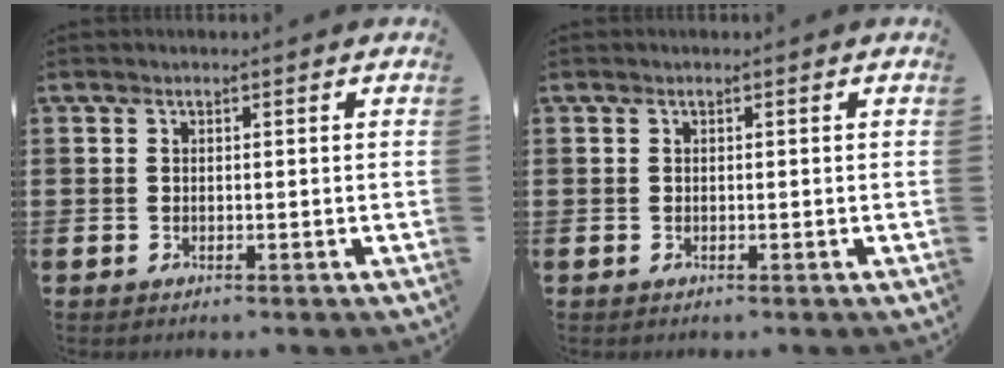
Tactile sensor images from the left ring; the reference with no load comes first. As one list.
[{"total": 0.0}]